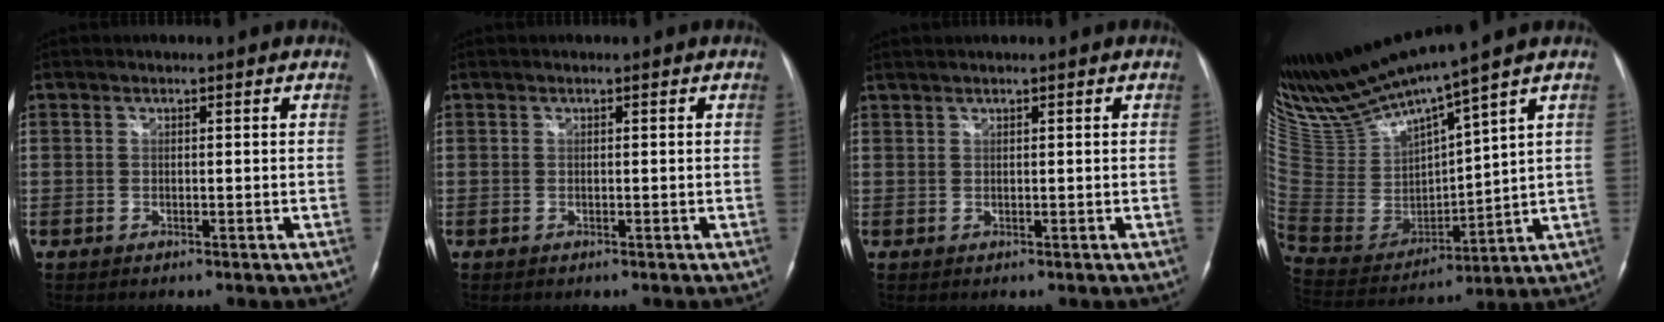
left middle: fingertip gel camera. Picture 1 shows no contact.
{"total": 0.0}
{"total": 1.2, "force": [1.0, -0.1, 0.5], "torque": [-0.014, 0.012, 0.025]}
{"total": 17.1, "force": [14.8, -0.2, 8.5], "torque": [-0.168, -0.024, 0.299]}